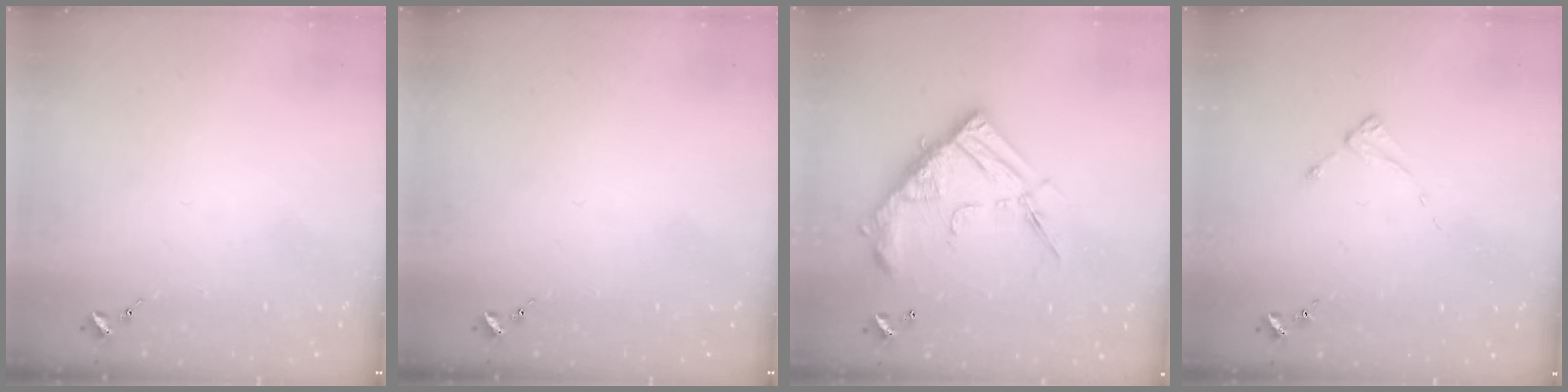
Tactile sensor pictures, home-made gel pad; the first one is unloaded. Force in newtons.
{"total": 0.0}
{"total": 18.6, "press": 18.5, "slide": 1.7}
{"total": 2.0, "press": 2.0, "slide": 0.3}